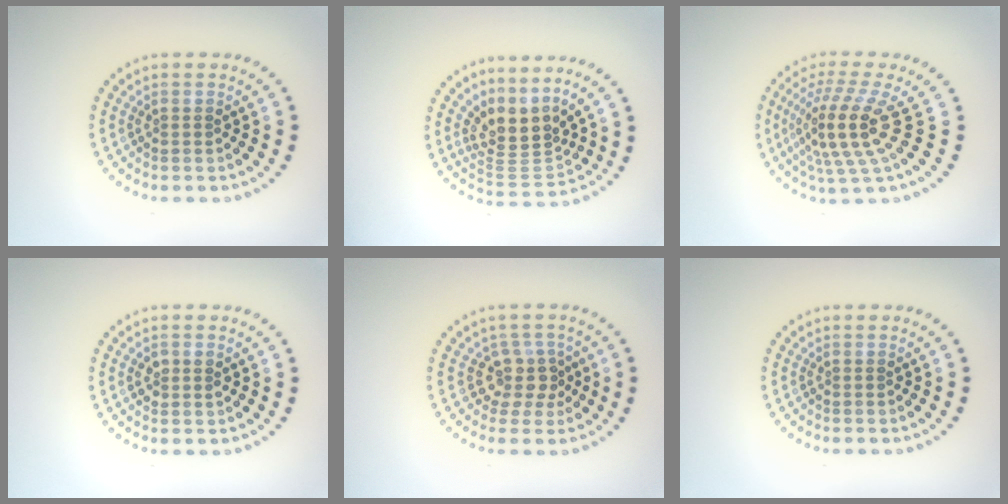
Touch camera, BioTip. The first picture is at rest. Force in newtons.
{"total": 3.9, "press": 2.6, "slide": 2.9}
{"total": 5.2, "press": 4.1, "slide": 3.2}
{"total": 1.4, "press": 1.4, "slide": 0.2}
{"total": 2.8, "press": 2.1, "slide": 1.9}
{"total": 0.0}